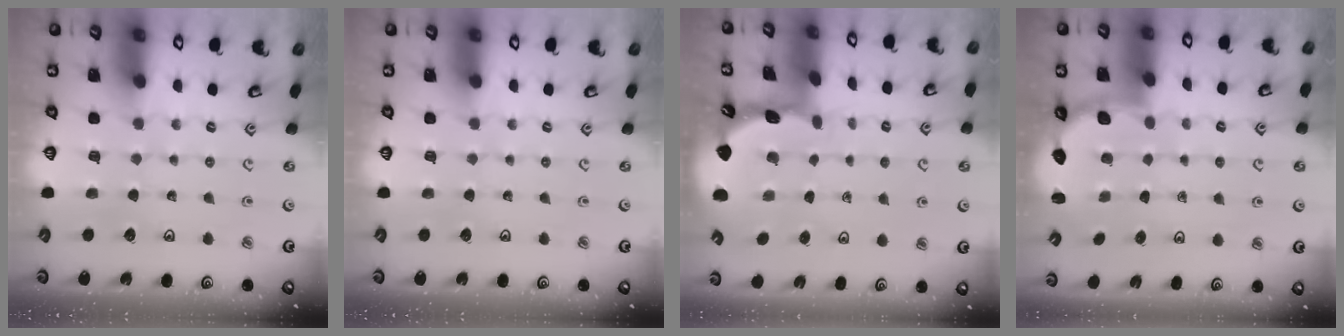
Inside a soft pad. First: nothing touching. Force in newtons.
{"total": 0.0}
{"total": 1.7, "press": 1.7, "slide": 0.1}
{"total": 3.9, "press": 3.6, "slide": 1.5}